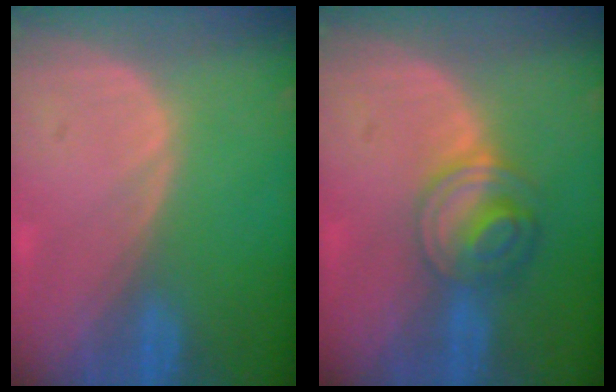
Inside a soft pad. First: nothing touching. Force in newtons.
{"total": 6.2, "press": 5.4, "slide": 3.0}